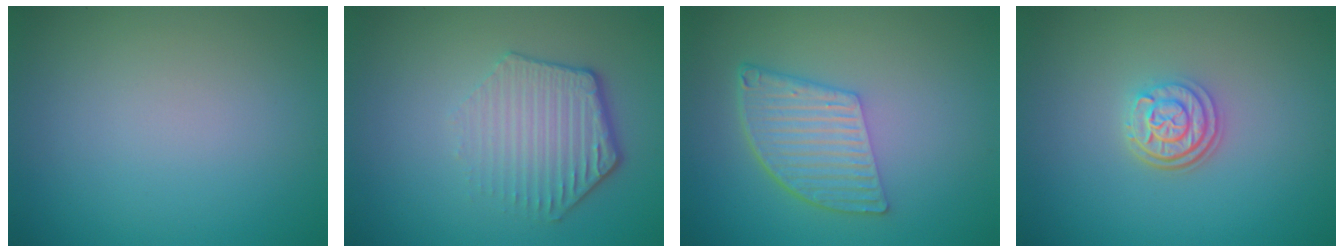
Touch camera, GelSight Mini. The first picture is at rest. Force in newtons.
{"total": 4.1, "press": 3.2, "slide": 2.7}
{"total": 5.5, "press": 3.8, "slide": 4.0}
{"total": 3.0, "press": 2.5, "slide": 1.7}